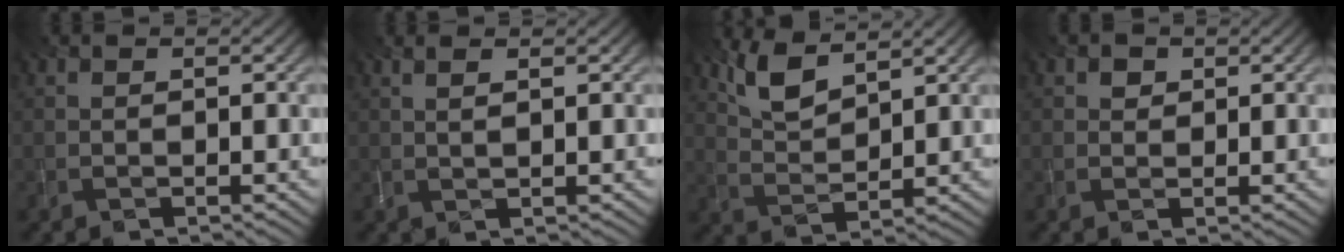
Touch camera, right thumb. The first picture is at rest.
{"total": 1.5, "force": [0.8, 0.2, 1.2], "torque": [-0.022, 0.004, 0.016]}
{"total": 5.7, "force": [3.9, 2.0, 3.6], "torque": [-0.089, -0.001, 0.084]}
{"total": 1.3, "force": [0.6, 1.1, 0.4], "torque": [-0.006, 0.000, 0.010]}